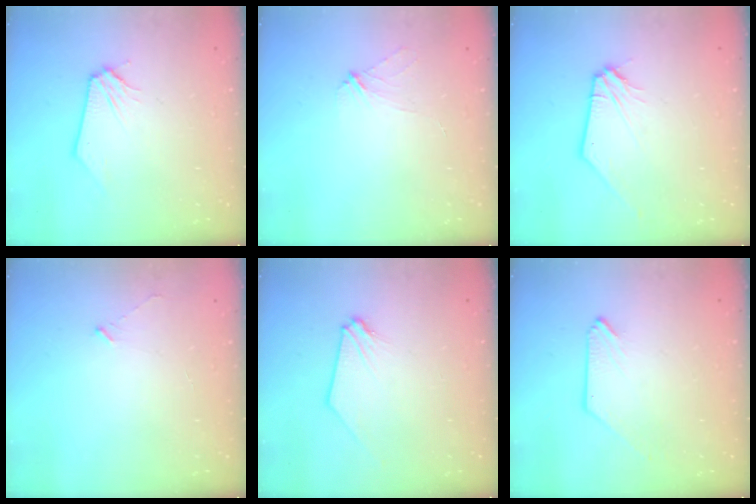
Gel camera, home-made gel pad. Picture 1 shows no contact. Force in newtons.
{"total": 2.4, "press": 2.4, "slide": 0.5}
{"total": 1.9, "press": 1.9, "slide": 0.3}
{"total": 2.4, "press": 2.4, "slide": 0.2}
{"total": 0.0}
{"total": 0.0}